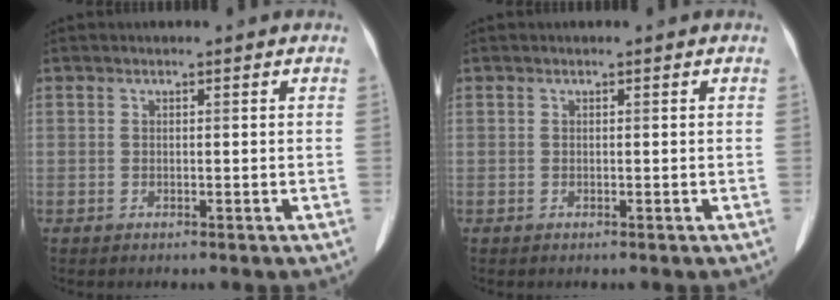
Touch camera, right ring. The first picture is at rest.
{"total": 0.0}